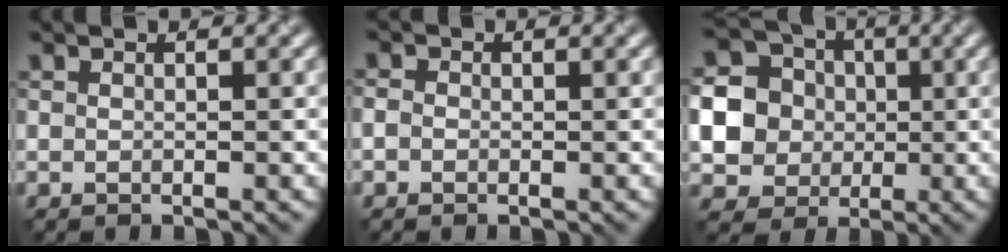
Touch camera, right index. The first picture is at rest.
{"total": 0.9, "force": [-0.2, 0.8, 0.3], "torque": [-0.008, -0.003, -0.007]}
{"total": 11.0, "force": [0.5, 10.5, 3.4], "torque": [-0.119, 0.015, 0.002]}